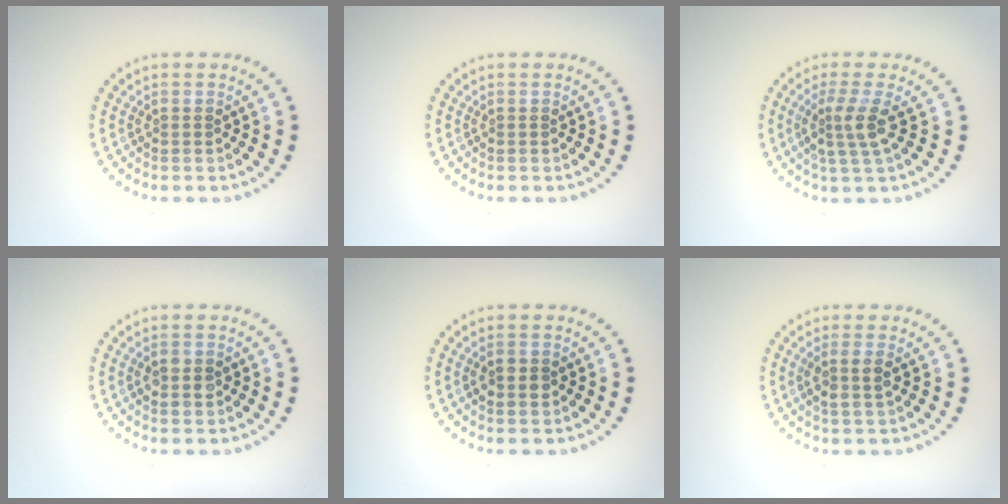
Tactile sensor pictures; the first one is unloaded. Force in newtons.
{"total": 0.0}
{"total": 2.7, "press": 2.1, "slide": 1.8}
{"total": 1.9, "press": 1.9, "slide": 0.1}
{"total": 2.0, "press": 2.0, "slide": 0.1}
{"total": 2.0, "press": 1.8, "slide": 0.7}